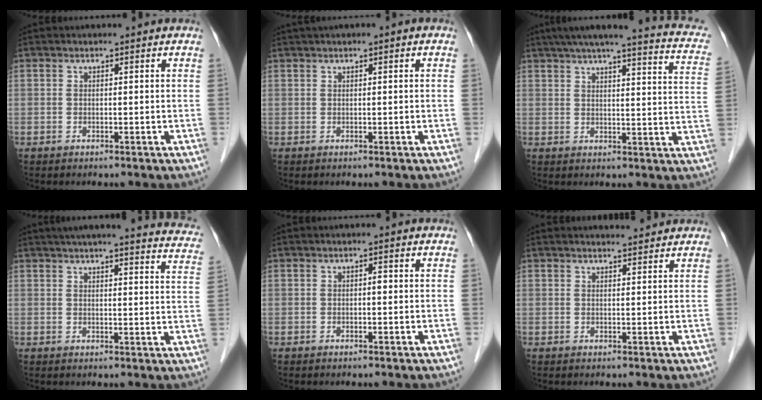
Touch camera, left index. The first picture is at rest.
{"total": 1.5, "force": [0.7, 0.1, 1.3], "torque": [-0.028, 0.016, 0.013]}
{"total": 20.1, "force": [15.9, 2.4, 12.0], "torque": [-0.166, 0.010, 0.180]}
{"total": 22.3, "force": [20.5, 1.9, 8.5], "torque": [-0.112, -0.041, 0.227]}
{"total": 0.6, "force": [0.0, 0.2, 0.5], "torque": [-0.006, 0.002, -0.003]}
{"total": 3.0, "force": [2.9, 0.3, 0.7], "torque": [-0.014, 0.007, 0.039]}